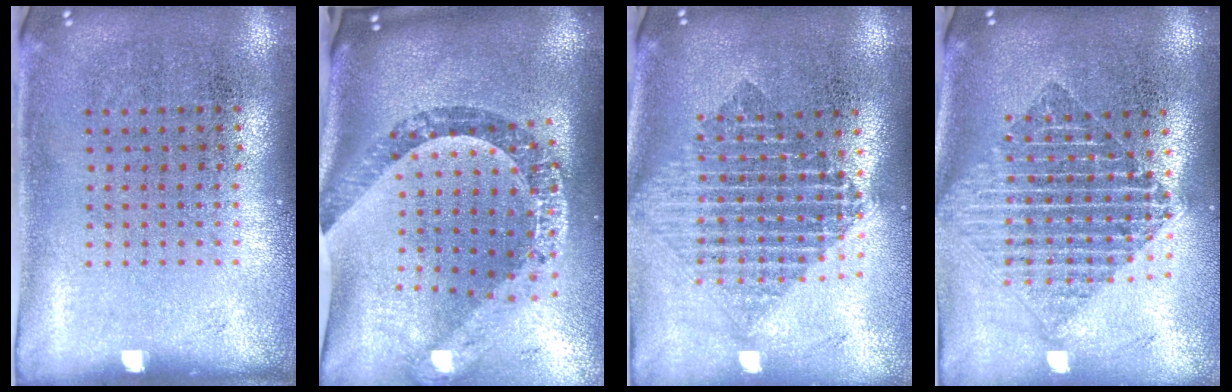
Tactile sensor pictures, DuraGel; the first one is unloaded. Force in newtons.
{"total": 2.6, "press": 2.0, "slide": 1.6}
{"total": 2.0, "press": 1.6, "slide": 1.2}
{"total": 2.1, "press": 1.7, "slide": 1.2}